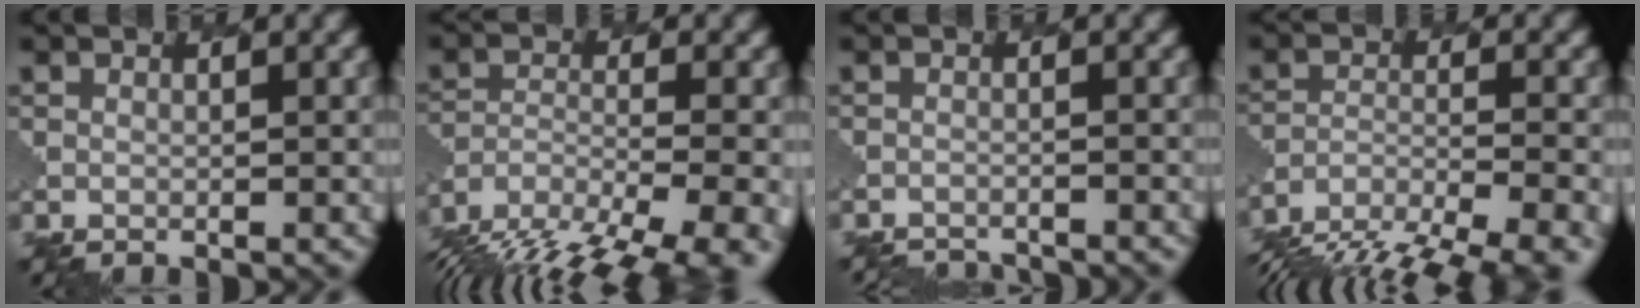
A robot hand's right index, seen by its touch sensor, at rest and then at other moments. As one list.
[{"total": 15.8, "force": [-12.7, 5.8, 7.3], "torque": [-0.140, -0.029, -0.167]}, {"total": 5.8, "force": [-5.8, 0.7, 0.3], "torque": [-0.009, -0.004, -0.081]}, {"total": 11.6, "force": [-9.6, 3.7, 5.3], "torque": [-0.111, -0.019, -0.134]}]